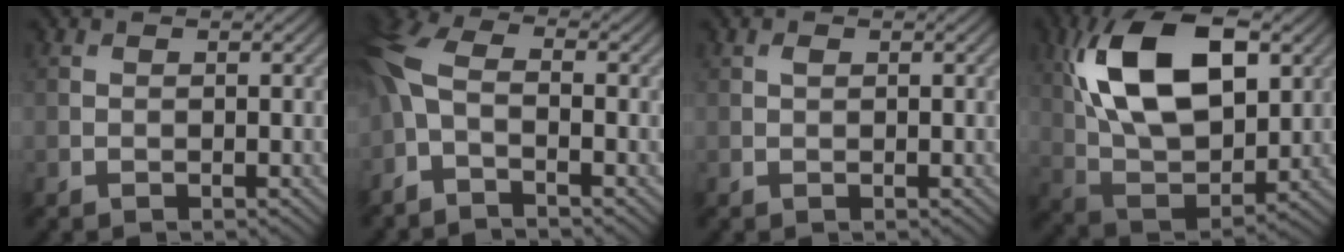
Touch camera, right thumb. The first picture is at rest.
{"total": 6.5, "force": [-2.3, 3.0, 5.3], "torque": [-0.136, 0.001, -0.066]}
{"total": 0.5, "force": [0.2, 0.2, 0.4], "torque": [-0.008, 0.001, 0.002]}
{"total": 16.2, "force": [5.3, 8.8, 12.6], "torque": [-0.260, 0.014, 0.095]}